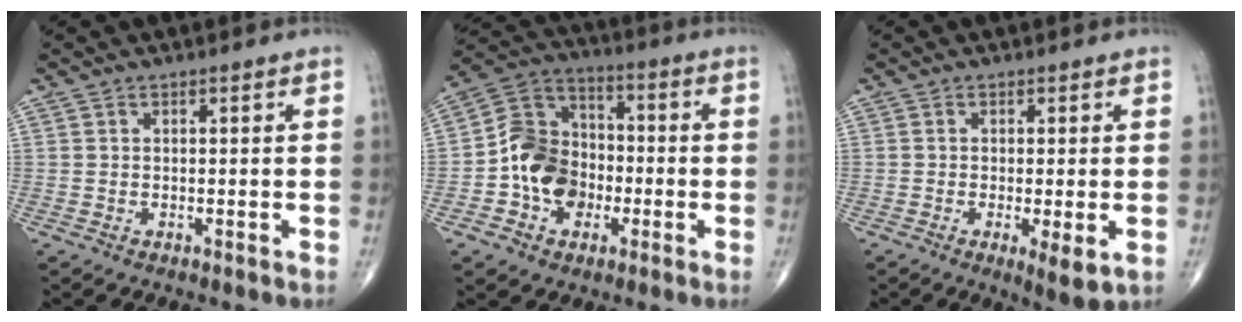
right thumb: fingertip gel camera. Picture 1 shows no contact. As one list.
[{"total": 13.1, "force": [-3.2, 10.5, 7.2], "torque": [-0.093, 0.042, -0.068]}, {"total": 4.8, "force": [-1.2, 1.1, 4.5], "torque": [-0.076, -0.017, -0.021]}]